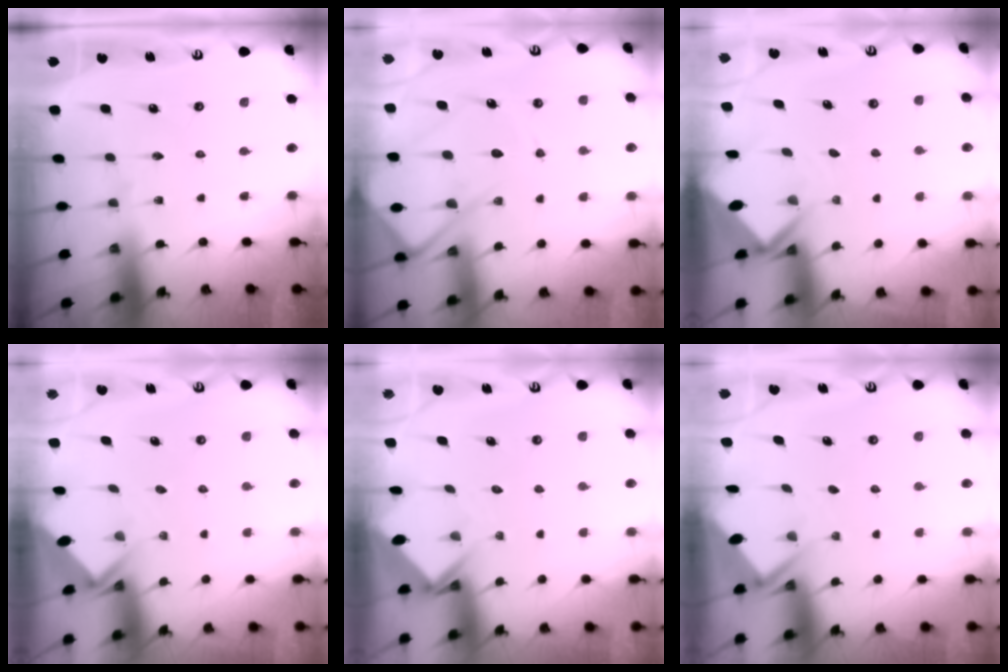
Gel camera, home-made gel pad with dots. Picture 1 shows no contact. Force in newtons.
{"total": 12.7, "press": 12.7, "slide": 1.3}
{"total": 3.6, "press": 3.6, "slide": 0.2}
{"total": 2.7, "press": 2.7, "slide": 0.2}
{"total": 3.9, "press": 3.9, "slide": 0.2}
{"total": 2.8, "press": 2.8, "slide": 0.4}